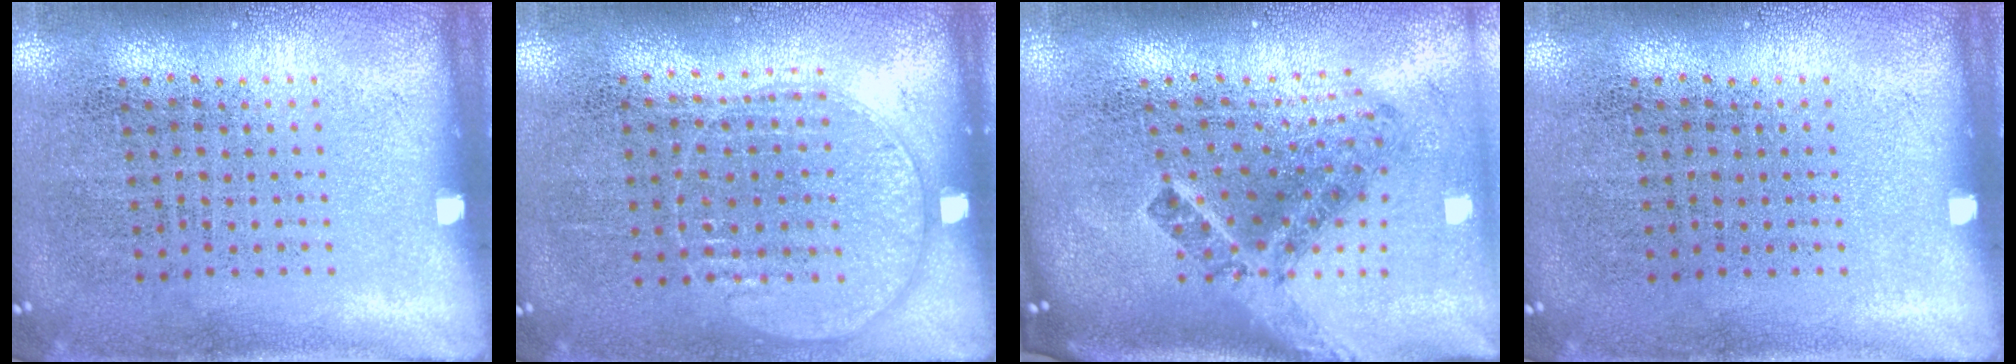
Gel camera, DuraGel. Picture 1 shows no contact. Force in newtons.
{"total": 1.0, "press": 0.9, "slide": 0.4}
{"total": 3.0, "press": 1.7, "slide": 2.4}
{"total": 0.0}